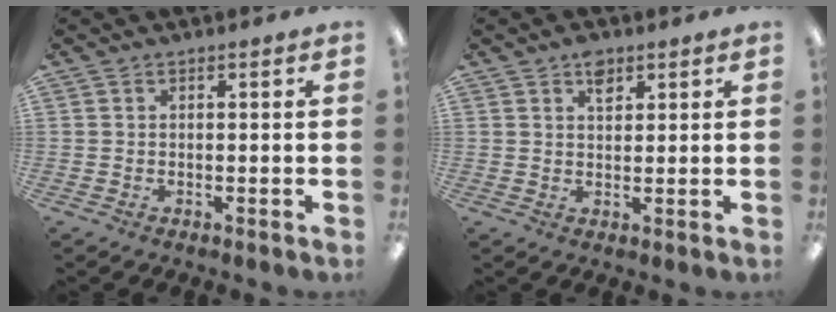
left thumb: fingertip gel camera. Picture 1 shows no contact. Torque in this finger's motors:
{"motor_torque": [0.65, 0.19, 0.50, -0.27, 0.01]}